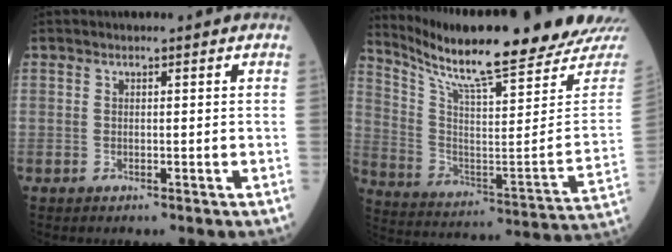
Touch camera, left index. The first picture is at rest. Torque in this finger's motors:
{"motor_torque": [0.39, -0.62, 0.35, 0.12]}